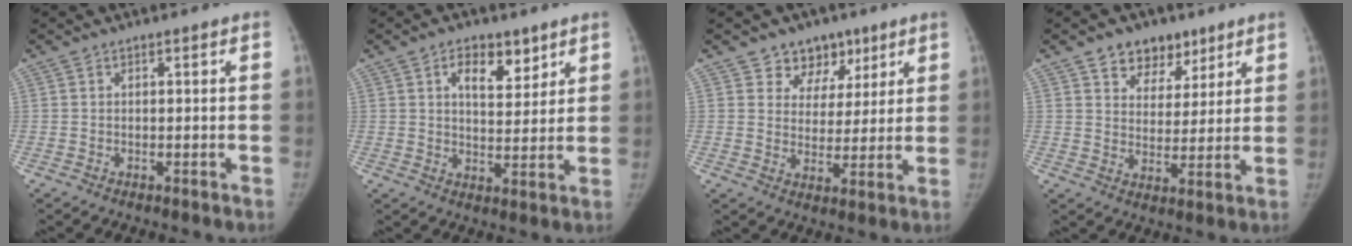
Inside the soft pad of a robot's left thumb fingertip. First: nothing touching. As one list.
[{"total": 7.6, "force": [4.1, 4.1, 4.8], "torque": [-0.044, -0.024, 0.064]}, {"total": 8.0, "force": [5.1, 6.1, 1.5], "torque": [0.023, -0.024, 0.081]}, {"total": 8.7, "force": [5.6, 6.0, 2.9], "torque": [-0.002, -0.026, 0.090]}]